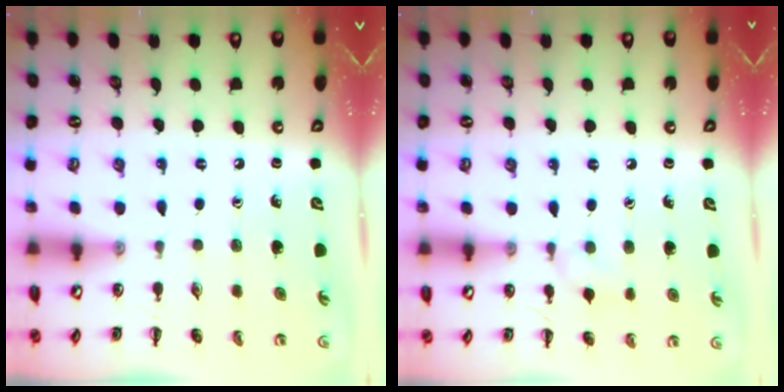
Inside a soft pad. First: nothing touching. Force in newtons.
{"total": 6.2, "press": 6.0, "slide": 1.8}